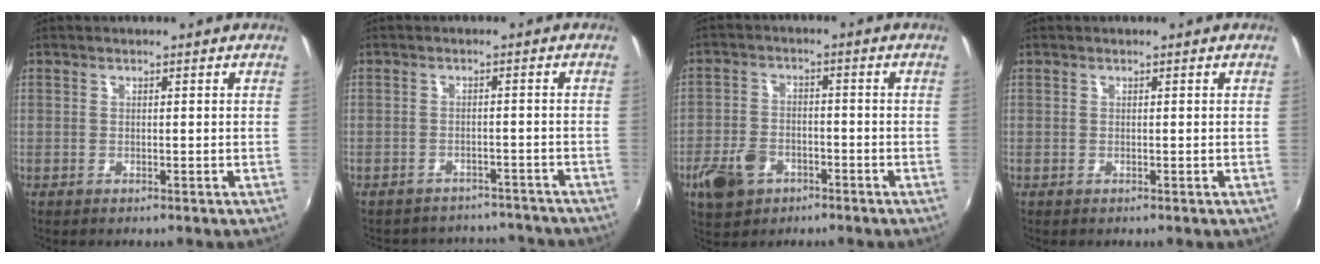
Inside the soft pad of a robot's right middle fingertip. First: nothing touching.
{"total": 11.1, "force": [-10.0, 4.4, 2.3], "torque": [-0.054, 0.017, -0.120]}
{"total": 8.3, "force": [-4.4, 5.5, 4.3], "torque": [-0.110, -0.001, -0.078]}
{"total": 0.0}